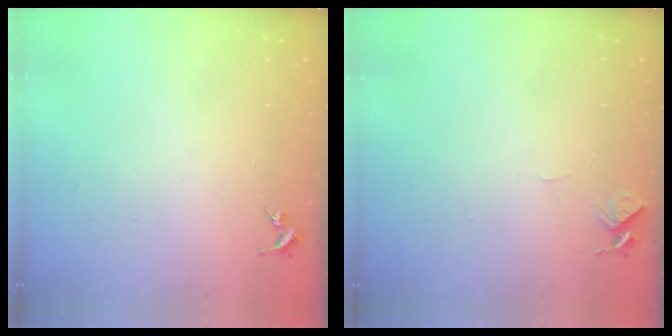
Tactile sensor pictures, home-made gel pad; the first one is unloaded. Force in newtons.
{"total": 4.6, "press": 4.5, "slide": 0.4}